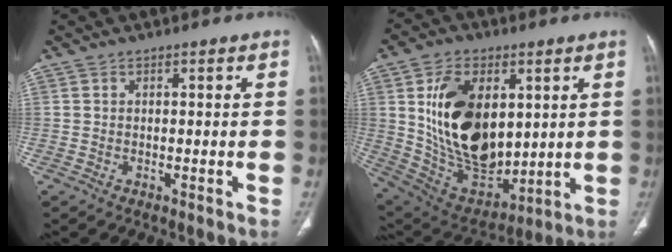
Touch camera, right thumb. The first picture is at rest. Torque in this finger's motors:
{"motor_torque": [1.94, 3.06, 1.98, 0.42, 0.24]}